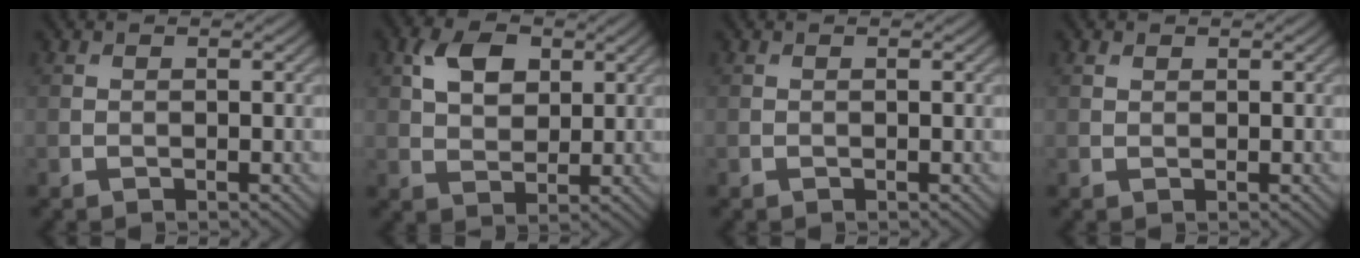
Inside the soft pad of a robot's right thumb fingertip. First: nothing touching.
{"total": 5.9, "force": [2.4, 3.8, 3.9], "torque": [-0.079, 0.006, 0.040]}
{"total": 0.0}
{"total": 0.8, "force": [0.7, 0.3, 0.3], "torque": [-0.008, 0.003, 0.014]}